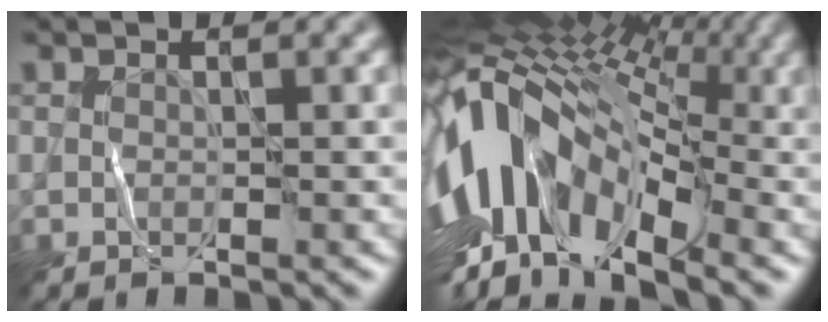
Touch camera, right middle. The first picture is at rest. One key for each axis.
{"total": 14.9, "fx": -1.3, "fy": 7.5, "fz": 12.9, "tx": -0.246, "ty": 0.035, "tz": -0.033}